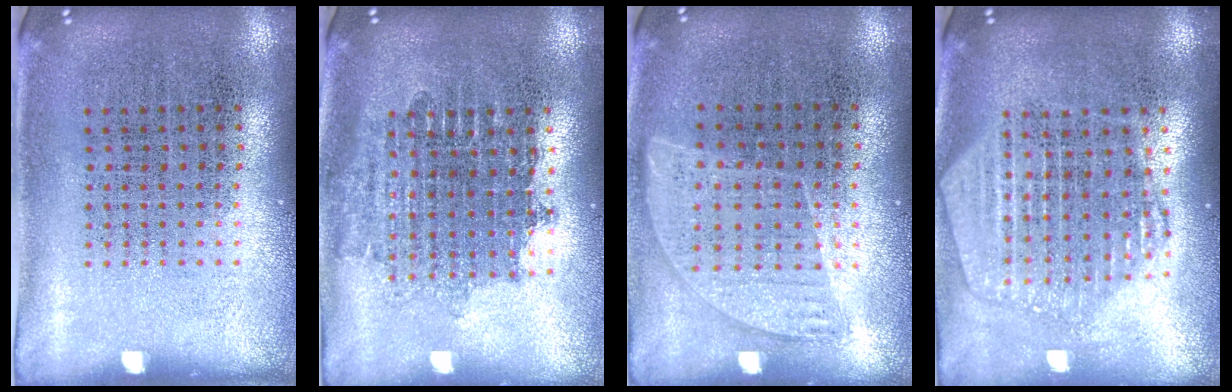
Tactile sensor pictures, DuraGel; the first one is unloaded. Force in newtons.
{"total": 1.6, "press": 1.3, "slide": 0.9}
{"total": 0.9, "press": 0.7, "slide": 0.5}
{"total": 2.3, "press": 2.0, "slide": 1.1}